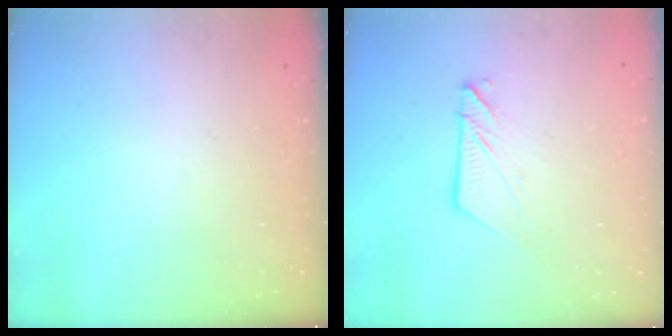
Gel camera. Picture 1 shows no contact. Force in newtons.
{"total": 7.9, "press": 7.8, "slide": 0.4}